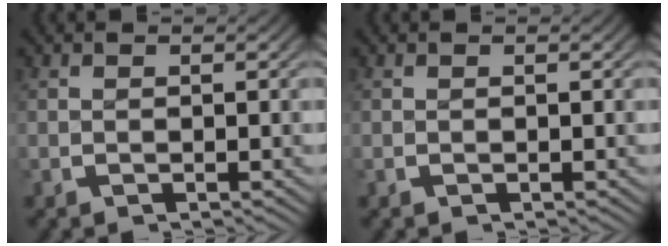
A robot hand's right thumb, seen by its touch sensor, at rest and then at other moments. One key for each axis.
{"total": 0.0}